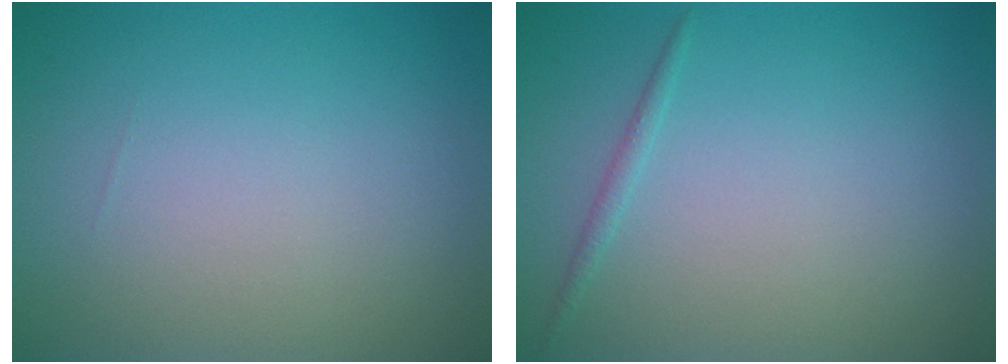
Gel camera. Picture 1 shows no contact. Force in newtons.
{"total": 0.7, "press": 0.7, "slide": 0.0}